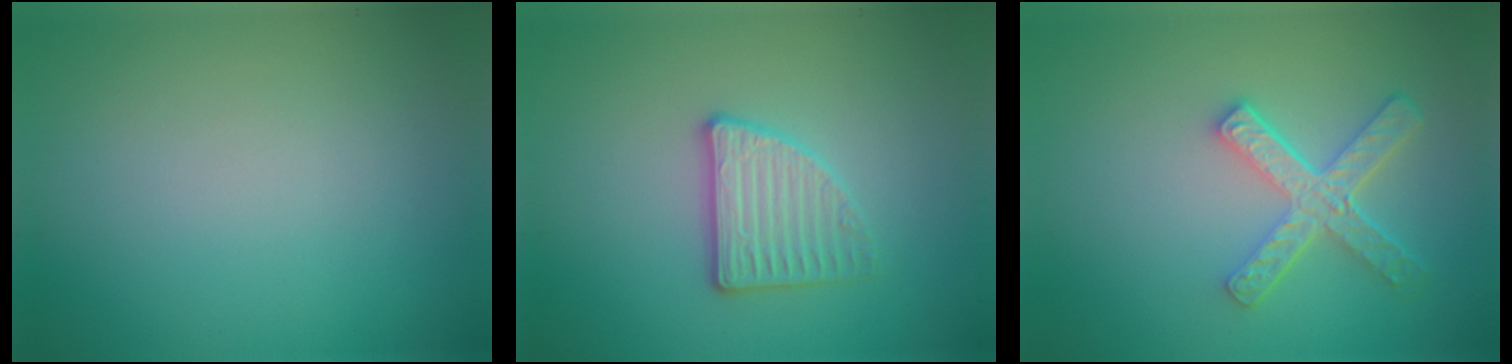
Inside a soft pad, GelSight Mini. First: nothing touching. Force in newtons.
{"total": 3.1, "press": 2.9, "slide": 0.9}
{"total": 4.5, "press": 3.3, "slide": 3.0}